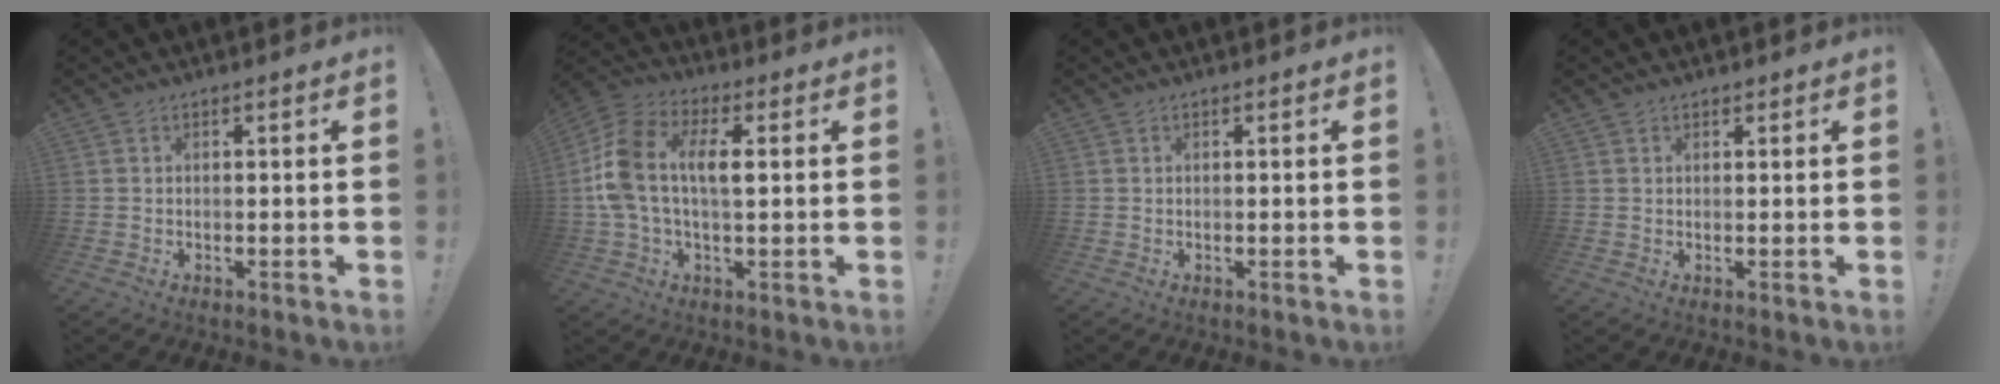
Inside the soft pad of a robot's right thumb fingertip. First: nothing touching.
{"total": 12.1, "force": [0.9, 6.6, 10.1], "torque": [-0.203, 0.009, 0.019]}
{"total": 0.0}
{"total": 0.9, "force": [0.8, 0.5, 0.0], "torque": [0.005, -0.003, 0.015]}